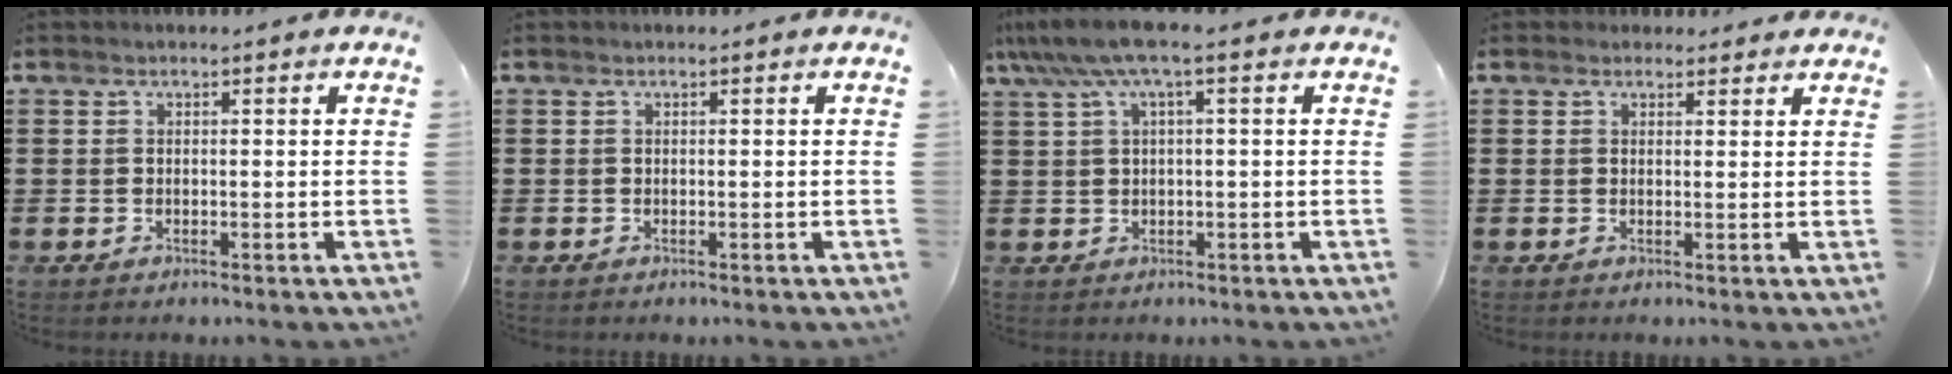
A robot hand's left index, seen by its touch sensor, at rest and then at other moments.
{"total": 0.0}
{"total": 5.2, "force": [1.5, 0.8, 4.9], "torque": [-0.109, -0.003, 0.022]}
{"total": 1.6, "force": [1.4, 0.8, 0.2], "torque": [0.001, 0.003, 0.026]}